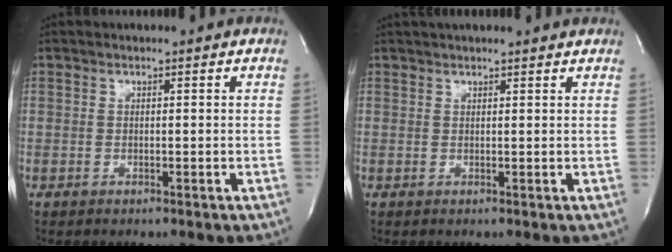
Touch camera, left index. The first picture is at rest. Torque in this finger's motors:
{"motor_torque": [1.10, -1.04, 0.33, 0.09]}